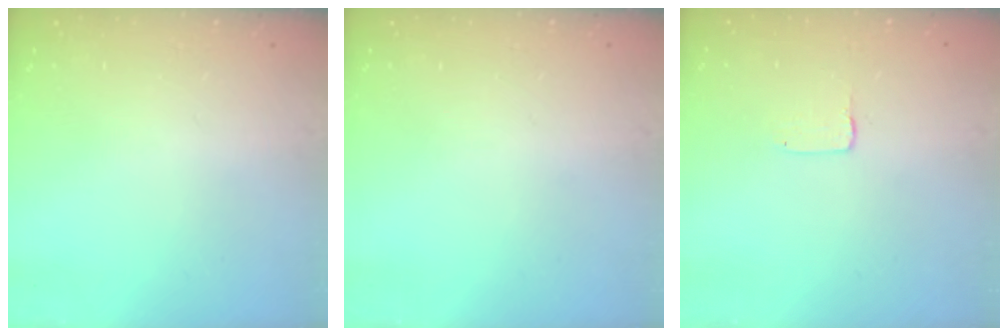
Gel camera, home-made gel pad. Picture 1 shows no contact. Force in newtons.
{"total": 0.0}
{"total": 1.0, "press": 1.0, "slide": 0.1}